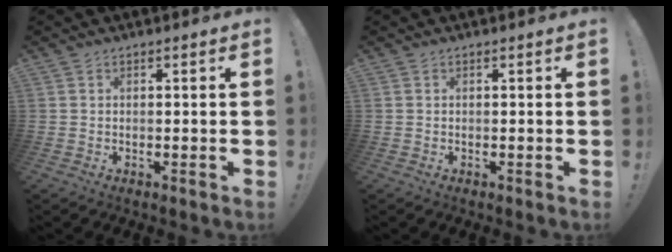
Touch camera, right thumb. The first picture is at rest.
{"total": 0.0}